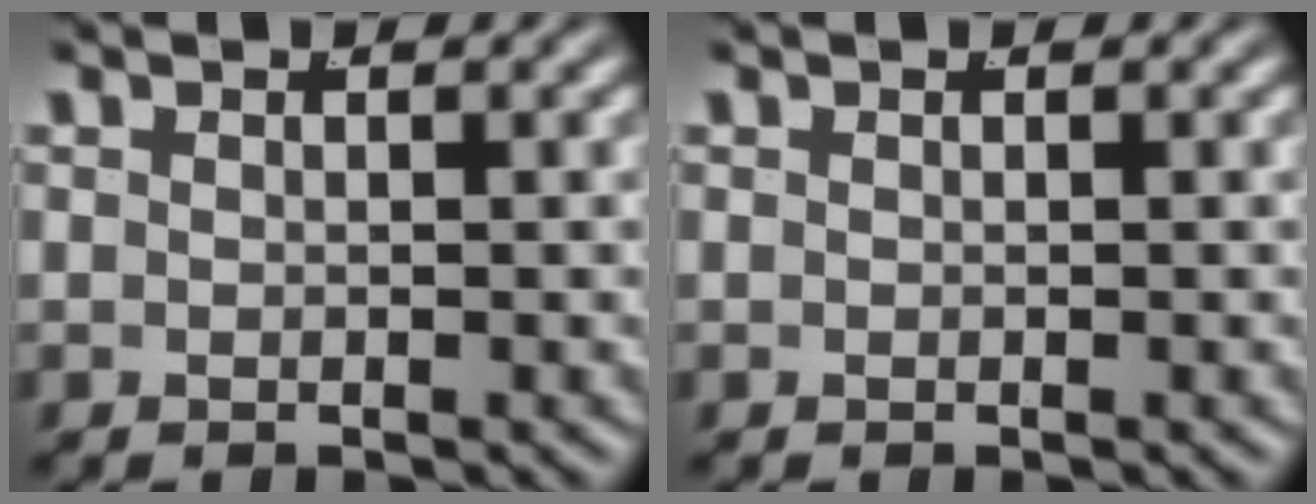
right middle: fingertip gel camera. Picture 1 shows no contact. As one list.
[{"total": 0.0}]